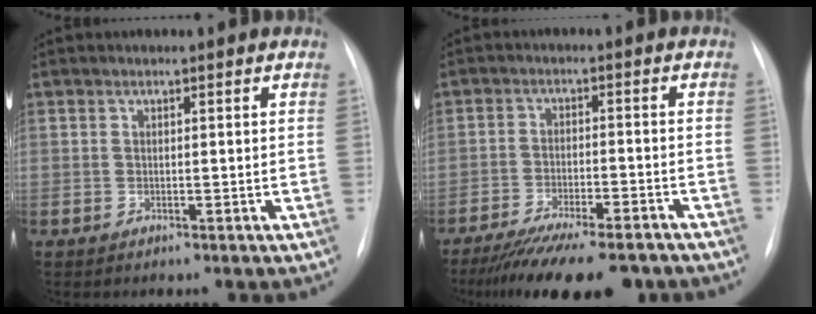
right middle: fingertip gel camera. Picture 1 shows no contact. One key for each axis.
{"total": 15.8, "fx": -13.1, "fy": 3.0, "fz": 8.2, "tx": -0.123, "ty": -0.020, "tz": -0.193}